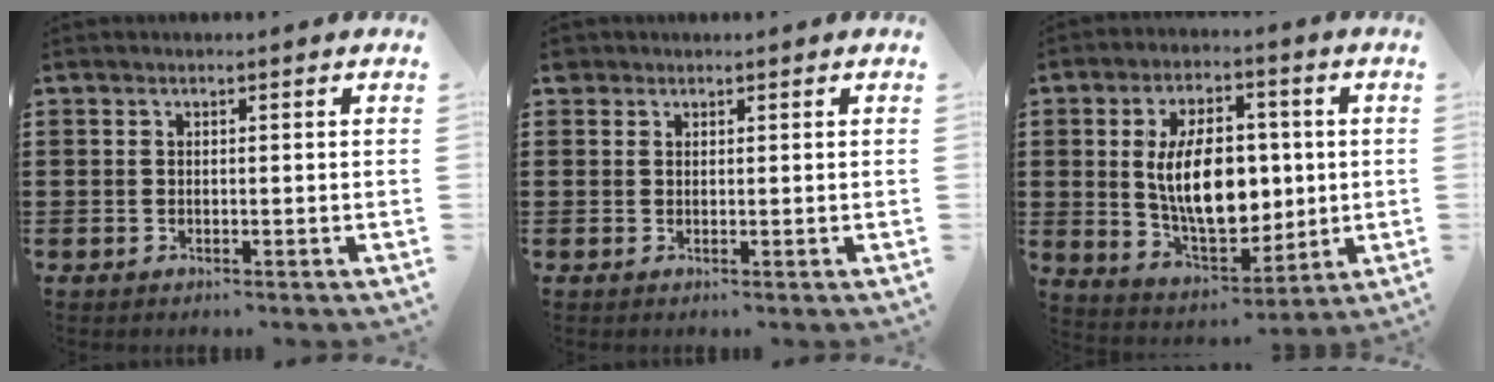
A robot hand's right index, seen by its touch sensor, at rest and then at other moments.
{"total": 1.1, "force": [0.8, 0.7, -0.1], "torque": [-0.002, 0.004, 0.015]}
{"total": 12.4, "force": [1.0, 7.0, 10.2], "torque": [-0.180, 0.000, 0.017]}